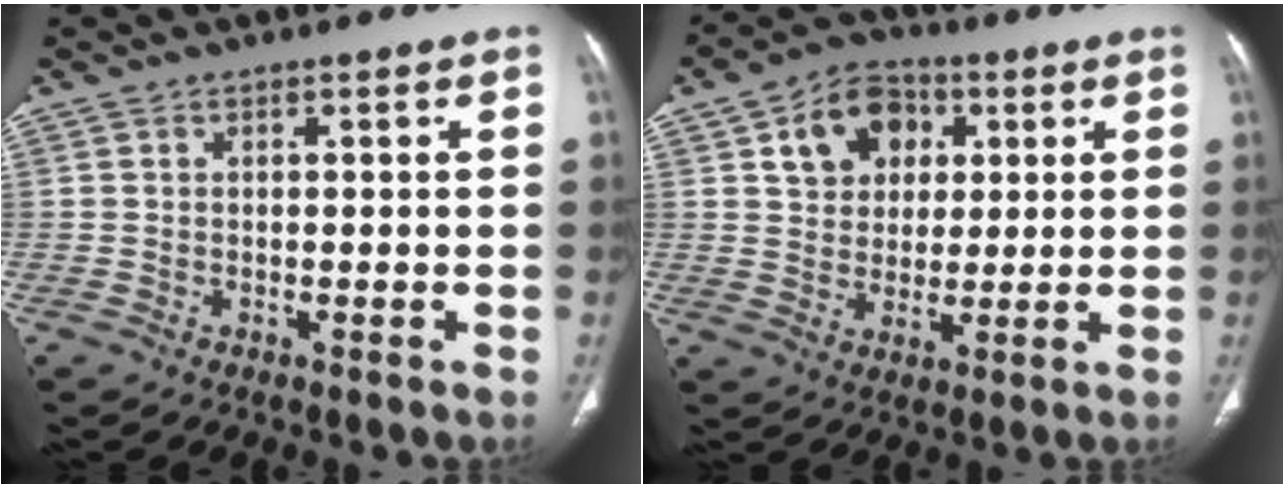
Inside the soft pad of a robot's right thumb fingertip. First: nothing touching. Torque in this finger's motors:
{"motor_torque": [0.29, 0.32, 0.08, -0.03, 0.13]}